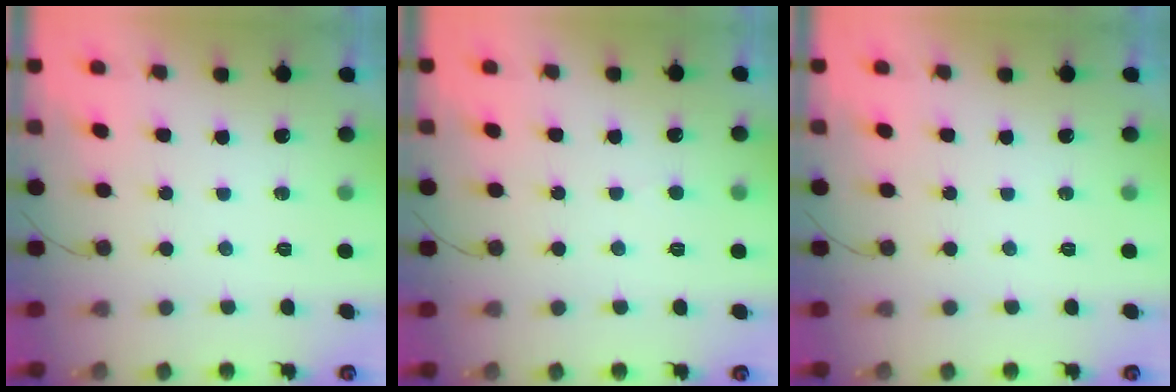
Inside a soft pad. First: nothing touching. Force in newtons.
{"total": 3.1, "press": 3.1, "slide": 0.3}
{"total": 0.0}